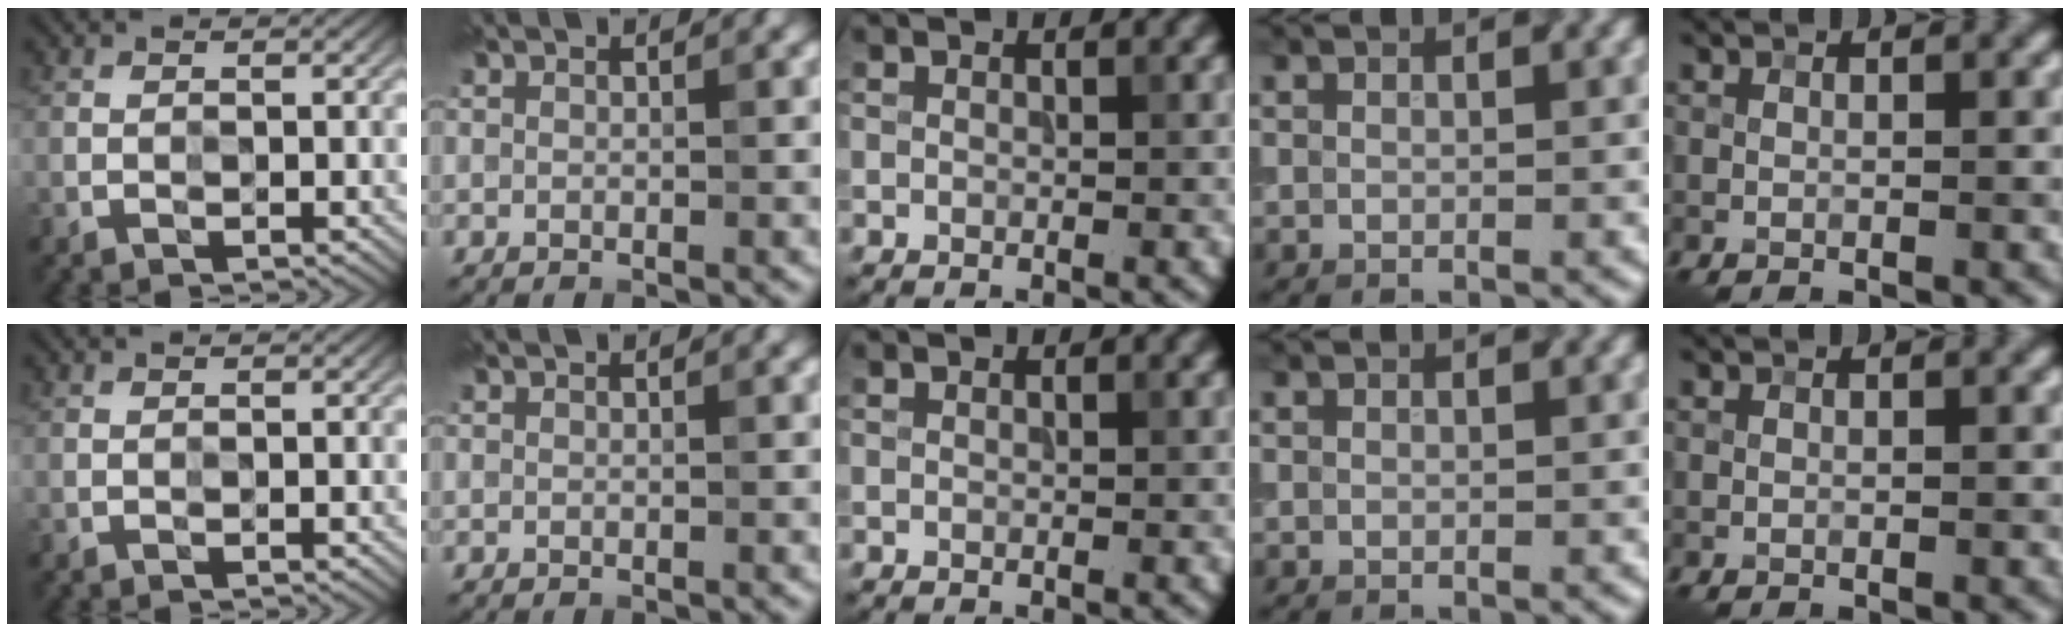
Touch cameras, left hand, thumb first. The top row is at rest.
{}